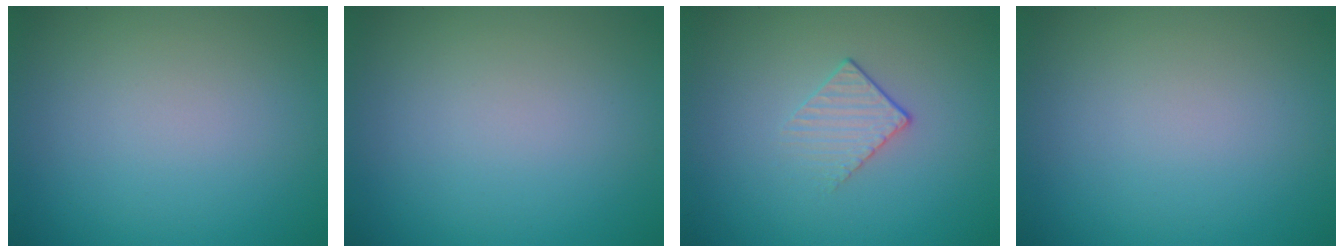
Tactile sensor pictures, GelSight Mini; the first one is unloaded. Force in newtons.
{"total": 0.0}
{"total": 1.5, "press": 0.9, "slide": 1.2}
{"total": 0.0}